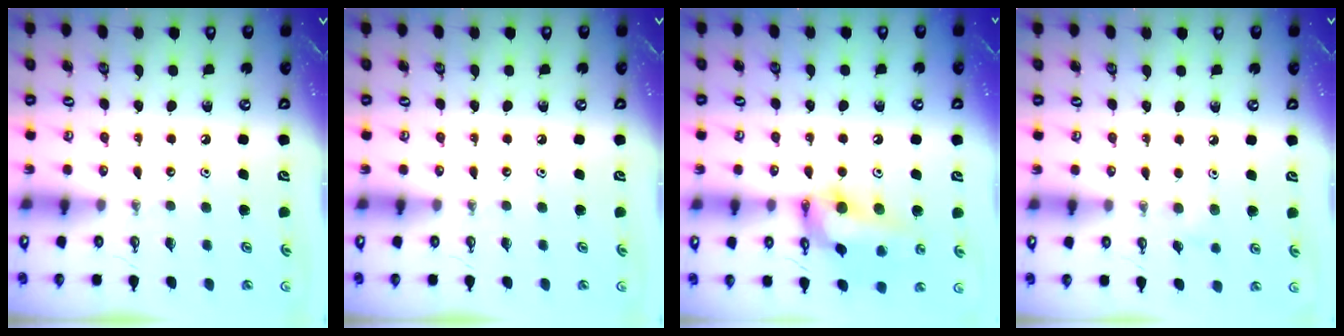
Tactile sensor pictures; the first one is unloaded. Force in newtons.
{"total": 0.0}
{"total": 15.6, "press": 15.5, "slide": 1.8}
{"total": 6.1, "press": 5.5, "slide": 2.6}